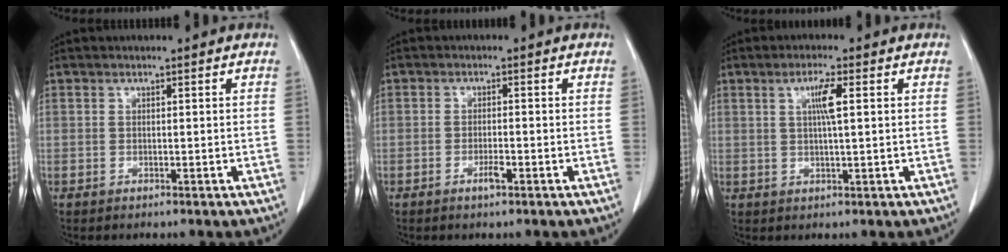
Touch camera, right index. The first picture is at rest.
{"total": 2.0, "force": [-1.0, 0.3, 1.6], "torque": [-0.029, 0.000, -0.018]}
{"total": 3.8, "force": [1.1, 0.0, 3.7], "torque": [-0.067, 0.001, 0.018]}